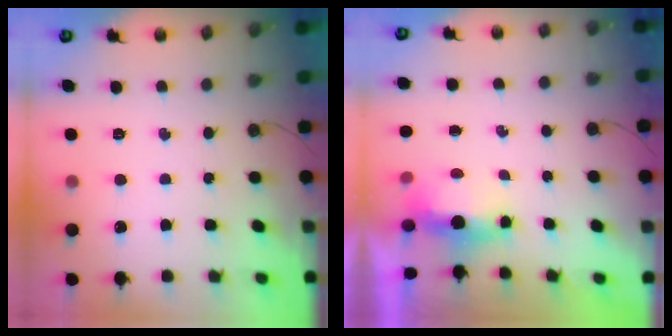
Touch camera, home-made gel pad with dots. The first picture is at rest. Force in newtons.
{"total": 6.6, "press": 5.4, "slide": 3.9}